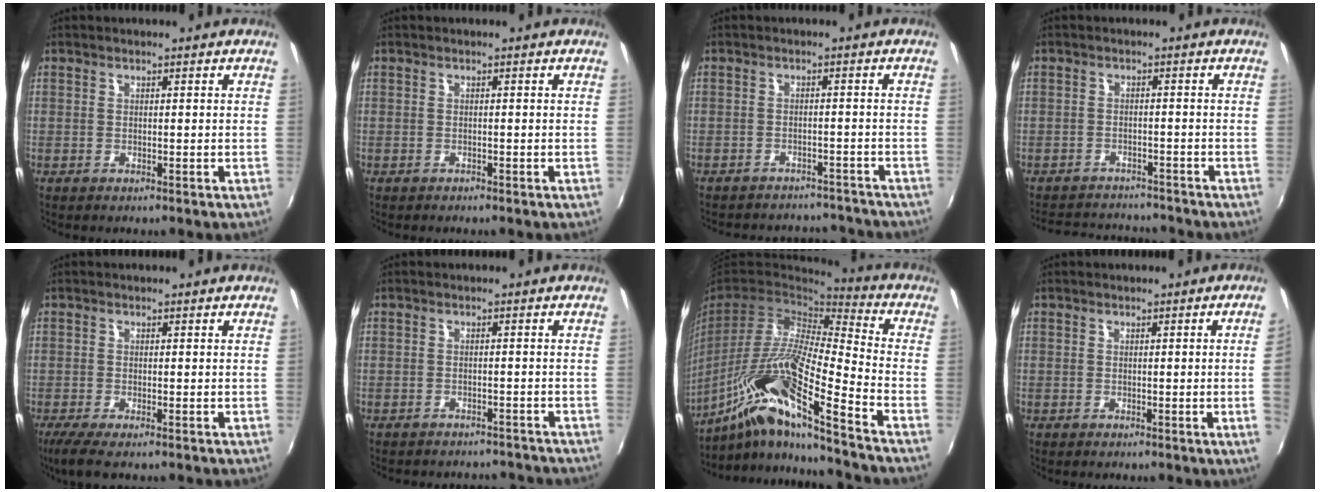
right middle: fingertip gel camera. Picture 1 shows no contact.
{"total": 0.6, "force": [-0.6, 0.2, 0.0], "torque": [-0.001, 0.000, -0.010]}
{"total": 13.1, "force": [-11.9, 4.6, 3.2], "torque": [-0.078, 0.017, -0.142]}
{"total": 8.9, "force": [-8.1, 3.1, 1.9], "torque": [-0.055, 0.025, -0.118]}
{"total": 3.9, "force": [-2.6, 0.3, 2.9], "torque": [-0.063, -0.016, -0.048]}
{"total": 9.1, "force": [-8.3, 2.9, 2.5], "torque": [-0.059, -0.003, -0.103]}
{"total": 19.3, "force": [-12.2, 0.7, 15.0], "torque": [-0.249, -0.033, -0.238]}
{"total": 3.1, "force": [0.1, -1.8, 2.5], "torque": [-0.034, -0.013, 0.006]}